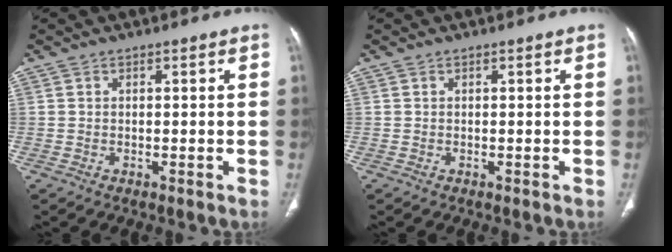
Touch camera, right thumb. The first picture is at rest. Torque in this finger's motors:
{"motor_torque": [0.00, 0.00, 0.09, 0.02, 0.00]}